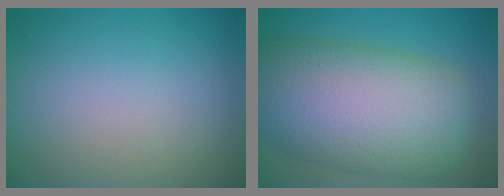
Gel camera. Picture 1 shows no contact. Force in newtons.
{"total": 14.0, "press": 14.0, "slide": 0.5}